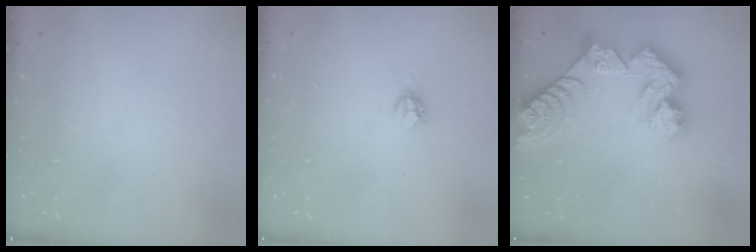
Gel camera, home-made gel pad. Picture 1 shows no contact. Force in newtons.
{"total": 3.9, "press": 3.9, "slide": 0.5}
{"total": 15.1, "press": 15.0, "slide": 1.4}